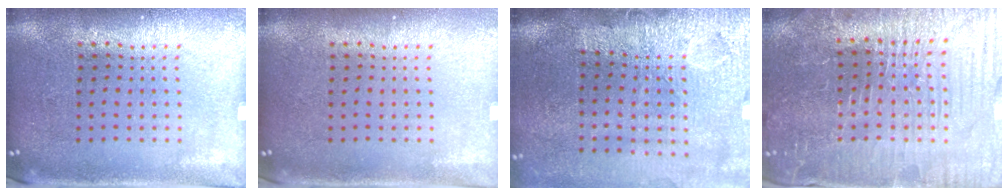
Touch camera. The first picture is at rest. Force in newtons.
{"total": 0.0}
{"total": 4.6, "press": 3.7, "slide": 2.8}
{"total": 4.2, "press": 4.2, "slide": 0.7}